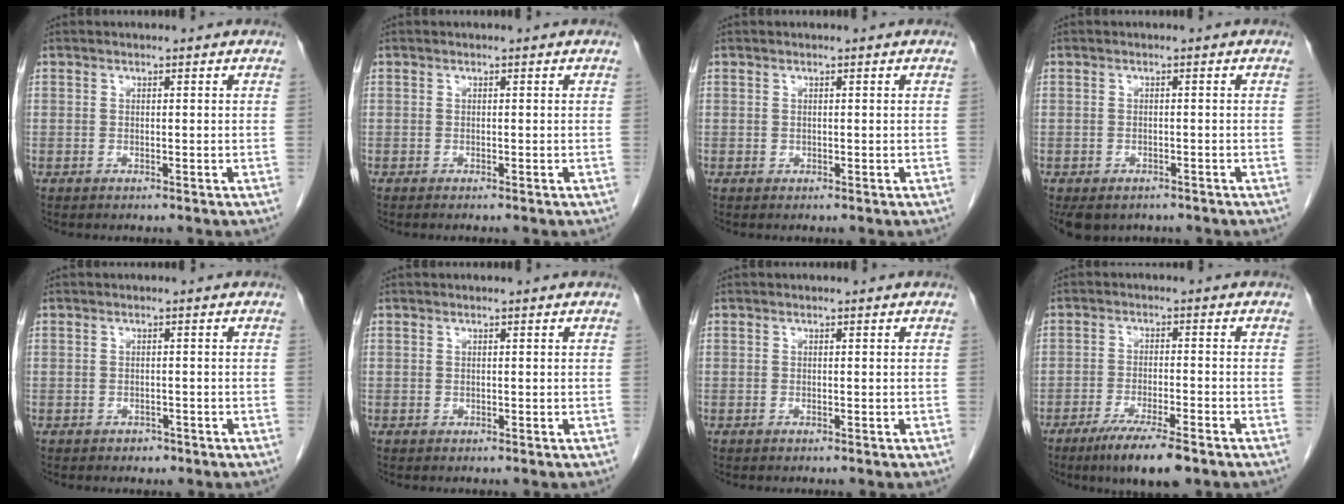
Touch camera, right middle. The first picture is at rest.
{"total": 0.6, "force": [-0.5, 0.0, 0.3], "torque": [-0.005, -0.001, -0.006]}
{"total": 0.0}
{"total": 6.5, "force": [-4.8, 3.8, 2.2], "torque": [-0.032, 0.002, -0.062]}
{"total": 1.2, "force": [-0.8, 0.8, 0.3], "torque": [-0.008, 0.002, -0.010]}
{"total": 0.0}
{"total": 0.0}
{"total": 8.3, "force": [-5.7, 1.1, 5.9], "torque": [-0.099, -0.016, -0.092]}